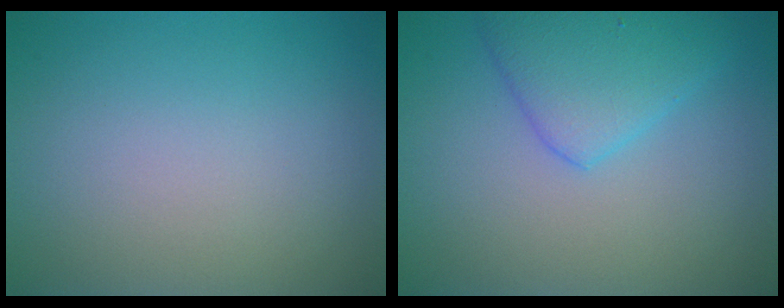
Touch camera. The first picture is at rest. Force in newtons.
{"total": 3.9, "press": 3.9, "slide": 0.2}